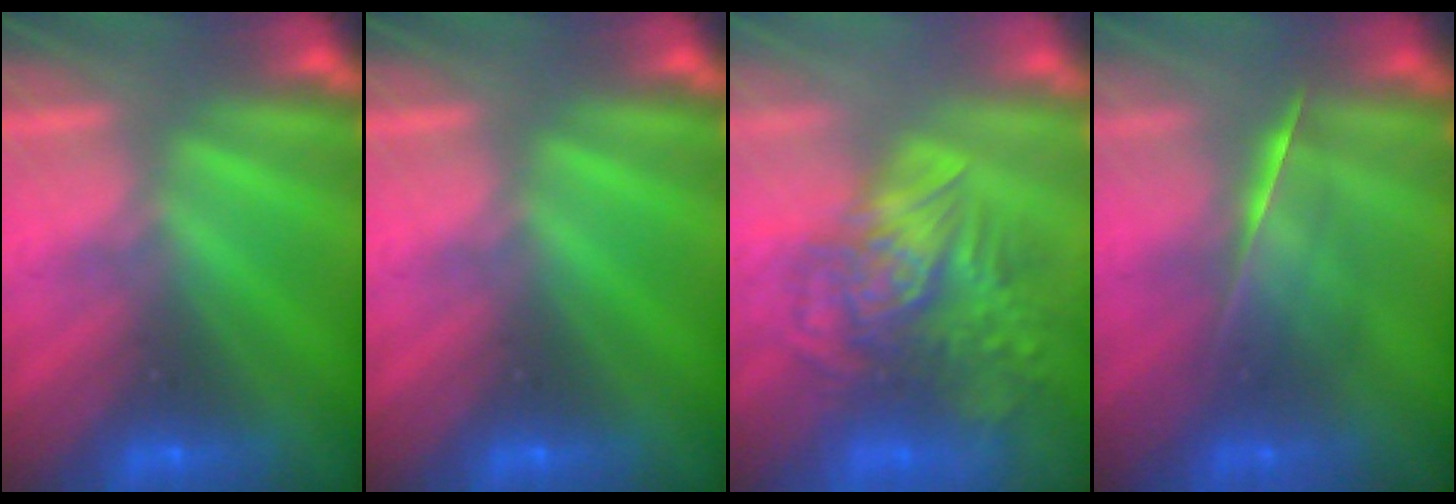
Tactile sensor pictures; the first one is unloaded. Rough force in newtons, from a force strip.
{"total": 0.0}
{"total": 5.5}
{"total": 2.1}